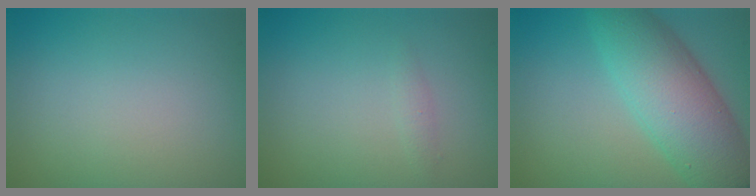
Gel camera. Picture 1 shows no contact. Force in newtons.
{"total": 0.7, "press": 0.7, "slide": 0.0}
{"total": 8.2, "press": 8.2, "slide": 0.0}